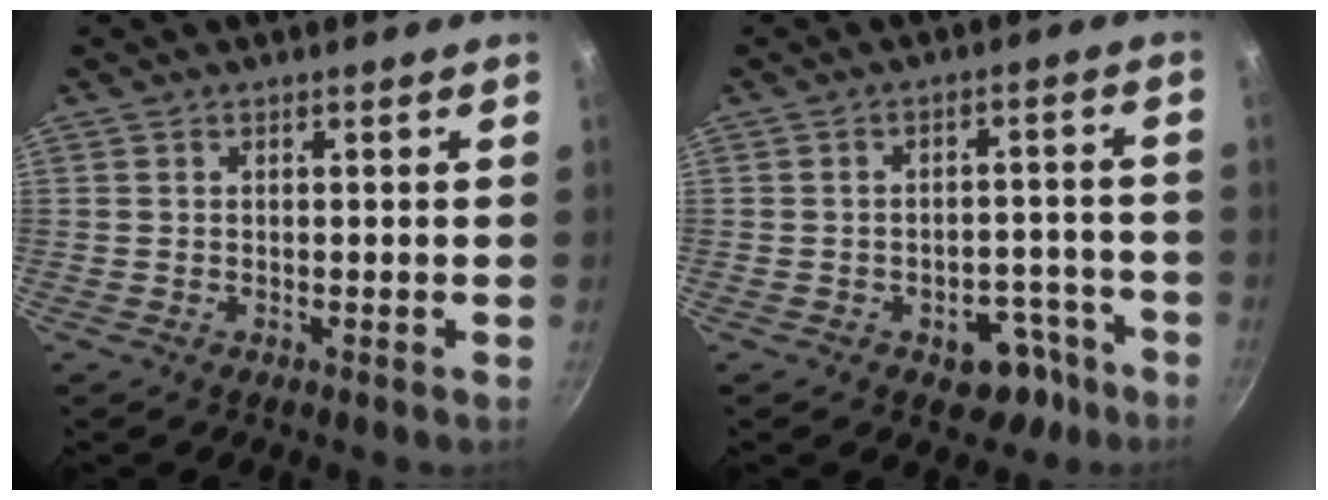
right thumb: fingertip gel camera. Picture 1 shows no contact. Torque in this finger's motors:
{"motor_torque": [2.77, 2.24, 0.44, -0.96, -0.04]}